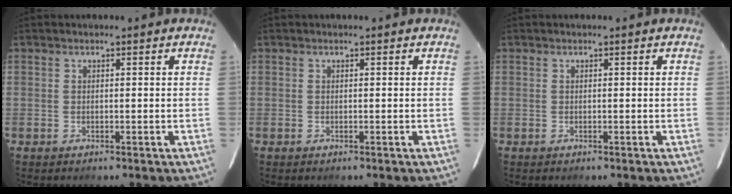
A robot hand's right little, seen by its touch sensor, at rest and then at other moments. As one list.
[{"total": 0.0}, {"total": 0.0}]